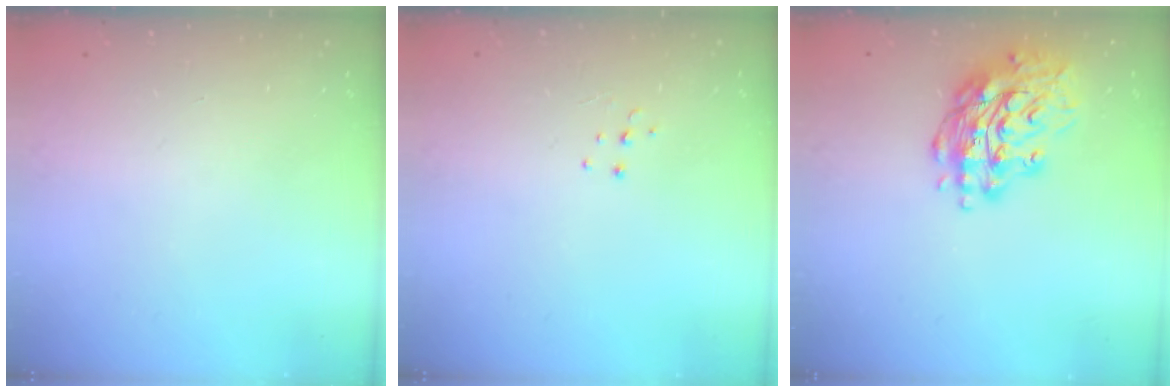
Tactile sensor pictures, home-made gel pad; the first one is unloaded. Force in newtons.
{"total": 4.3, "press": 4.3, "slide": 0.3}
{"total": 16.6, "press": 16.6, "slide": 1.6}